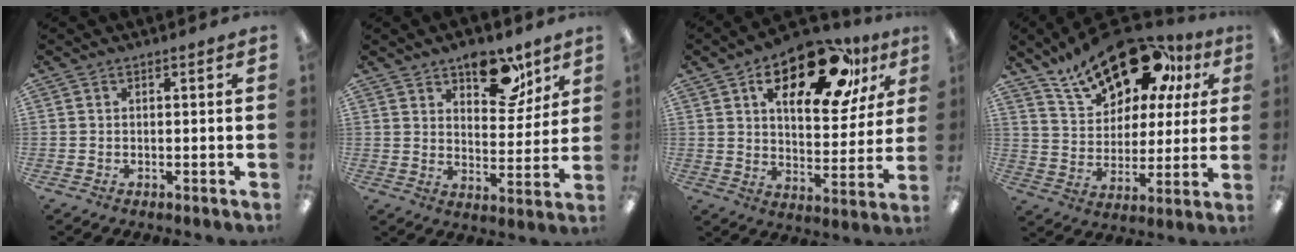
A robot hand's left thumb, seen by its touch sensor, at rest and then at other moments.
{"total": 12.9, "force": [8.5, 6.8, 6.9], "torque": [-0.070, -0.044, 0.144]}
{"total": 20.7, "force": [12.3, 9.4, 13.7], "torque": [-0.196, -0.056, 0.197]}
{"total": 21.9, "force": [15.2, 10.9, 11.5], "torque": [-0.195, -0.084, 0.264]}